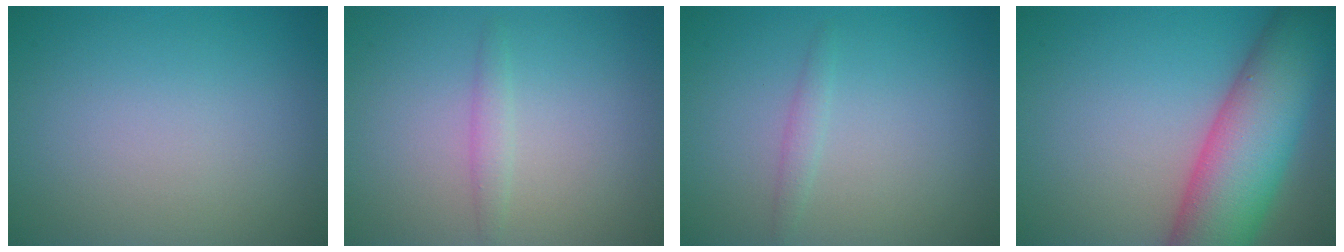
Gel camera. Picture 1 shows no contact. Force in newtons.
{"total": 1.2, "press": 1.2, "slide": 0.1}
{"total": 0.9, "press": 0.9, "slide": 0.1}
{"total": 11.2, "press": 11.2, "slide": 0.4}